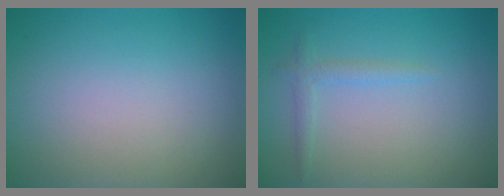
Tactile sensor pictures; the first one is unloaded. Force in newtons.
{"total": 1.3, "press": 1.3, "slide": 0.1}